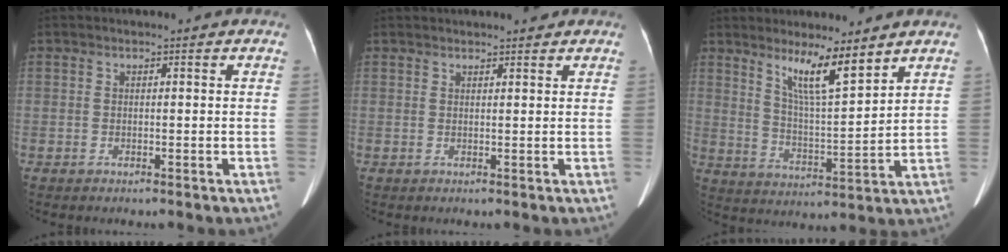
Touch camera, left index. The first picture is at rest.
{"total": 3.2, "force": [2.9, 0.5, 1.1], "torque": [-0.014, 0.014, 0.037]}
{"total": 8.4, "force": [6.2, 0.4, 5.7], "torque": [-0.109, -0.015, 0.115]}